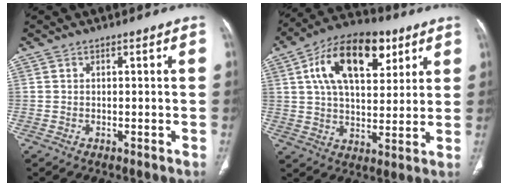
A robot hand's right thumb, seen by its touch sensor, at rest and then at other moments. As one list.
[{"total": 19.1, "force": [7.7, 10.4, 14.0], "torque": [-0.199, -0.007, 0.124]}]